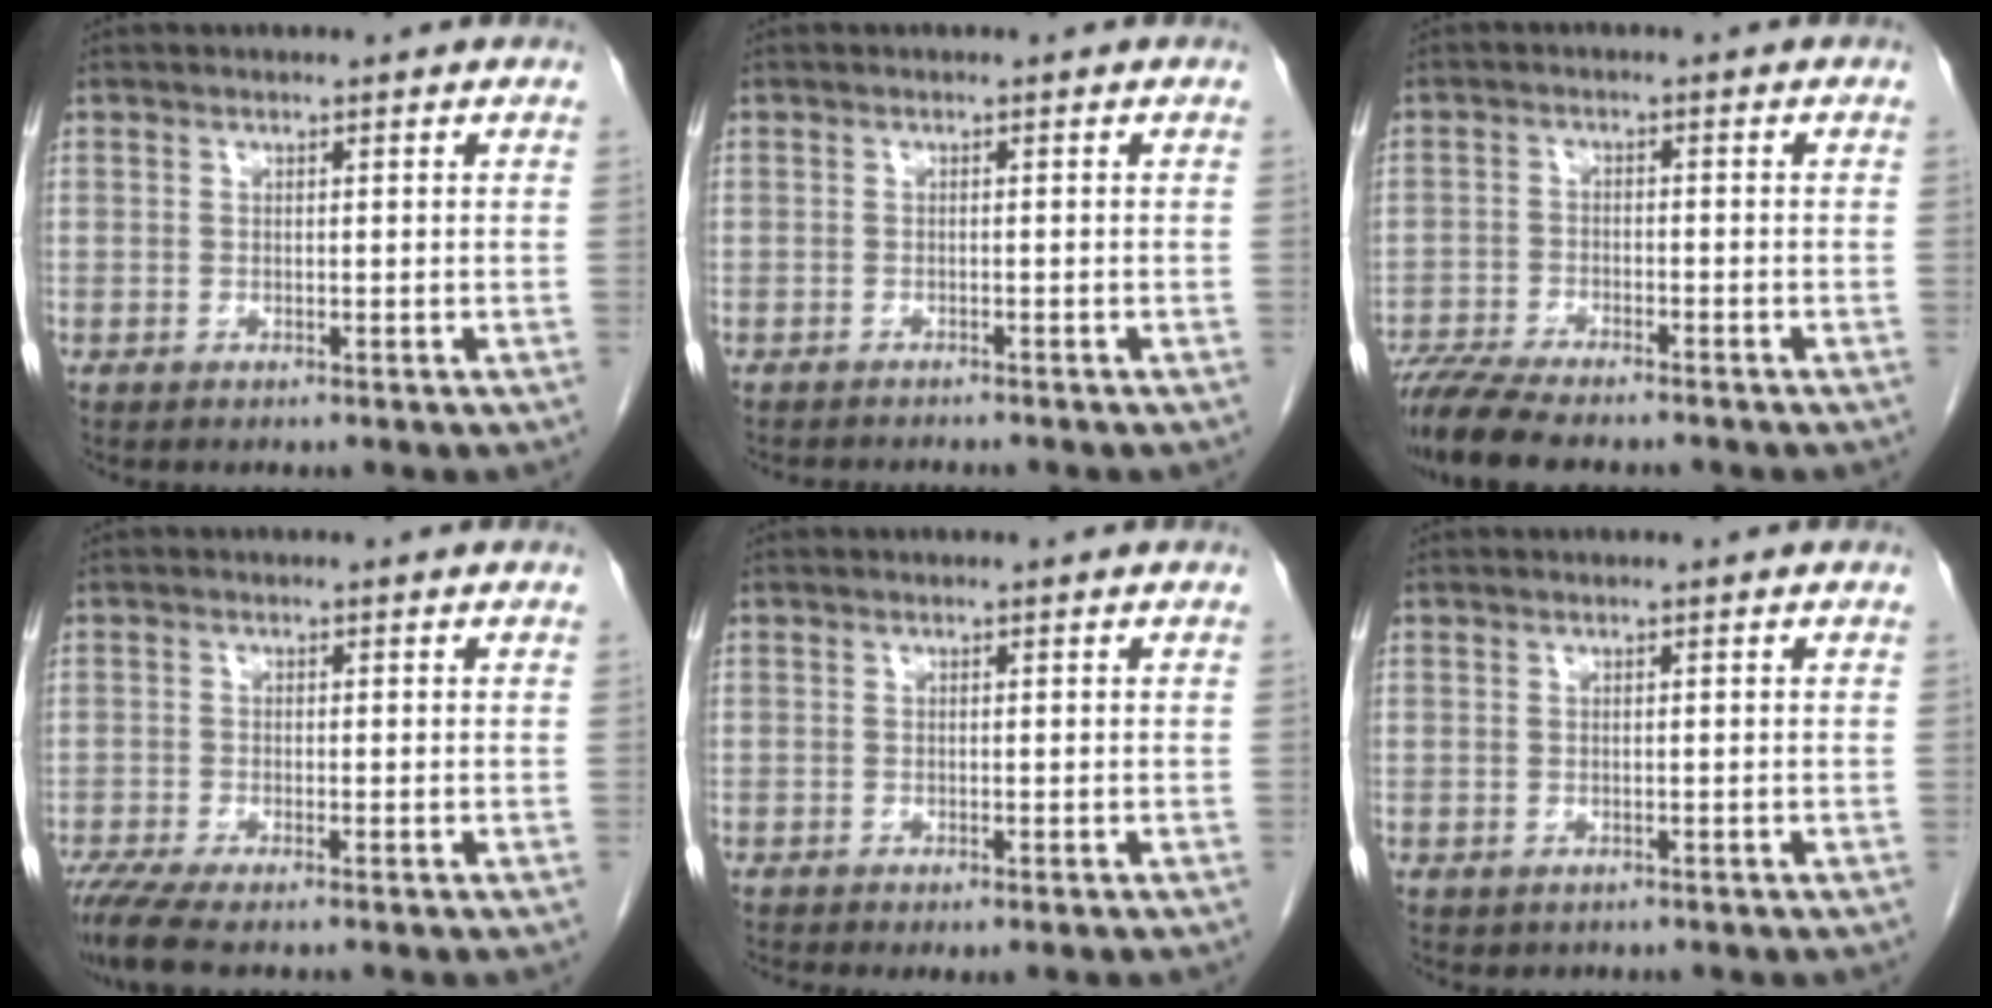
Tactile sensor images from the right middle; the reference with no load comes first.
{"total": 3.5, "force": [-3.3, 0.3, 1.1], "torque": [-0.014, -0.007, -0.045]}
{"total": 10.3, "force": [-8.9, 1.7, 4.9], "torque": [-0.081, -0.016, -0.144]}
{"total": 5.0, "force": [-4.0, 0.4, 3.0], "torque": [-0.058, -0.014, -0.073]}
{"total": 2.1, "force": [-1.7, 0.4, 1.2], "torque": [-0.012, -0.006, -0.022]}
{"total": 0.5, "force": [-0.2, 0.5, 0.1], "torque": [-0.006, 0.002, 0.002]}